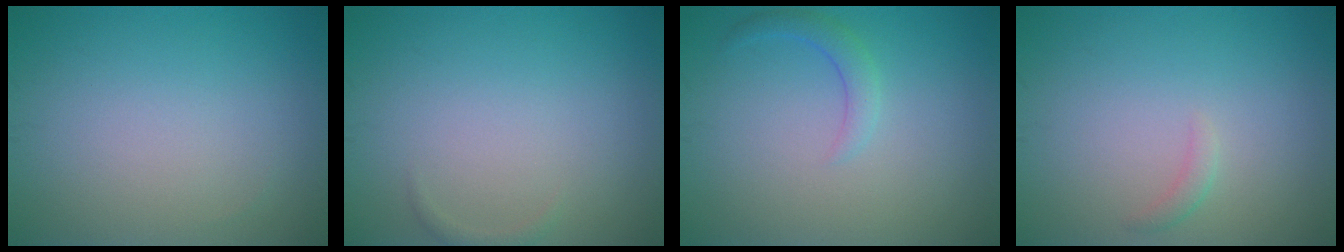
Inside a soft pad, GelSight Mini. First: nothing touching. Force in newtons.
{"total": 0.6, "press": 0.6, "slide": 0.1}
{"total": 1.6, "press": 1.6, "slide": 0.2}
{"total": 0.8, "press": 0.8, "slide": 0.1}